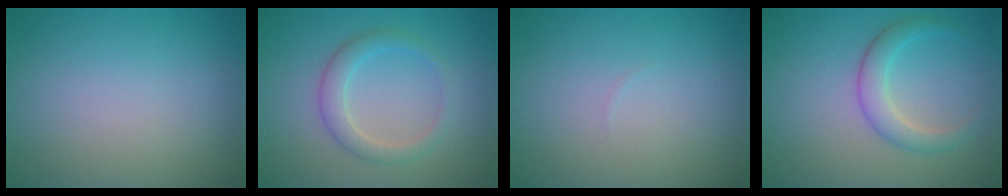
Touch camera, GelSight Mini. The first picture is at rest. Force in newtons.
{"total": 2.6, "press": 2.6, "slide": 0.2}
{"total": 0.0}
{"total": 2.8, "press": 2.8, "slide": 0.2}